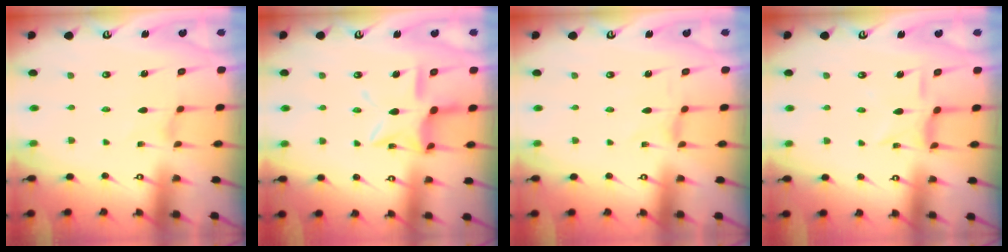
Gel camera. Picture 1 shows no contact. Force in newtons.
{"total": 13.2, "press": 13.1, "slide": 1.1}
{"total": 0.0}
{"total": 6.7, "press": 6.6, "slide": 0.7}